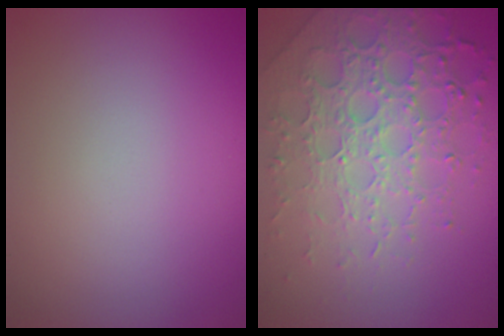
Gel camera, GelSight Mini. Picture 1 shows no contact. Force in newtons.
{"total": 7.1, "press": 5.1, "slide": 4.9}